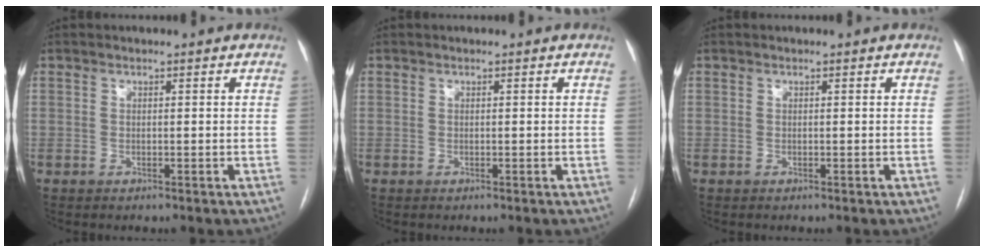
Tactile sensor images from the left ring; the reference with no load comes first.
{"total": 0.0}
{"total": 0.0}